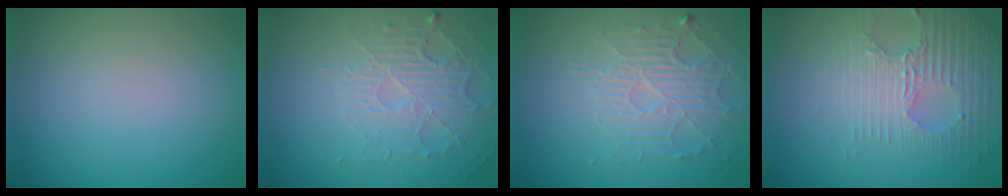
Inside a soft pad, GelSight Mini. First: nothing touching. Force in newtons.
{"total": 5.8, "press": 3.4, "slide": 4.7}
{"total": 4.0, "press": 3.4, "slide": 2.1}
{"total": 3.8, "press": 3.7, "slide": 0.8}